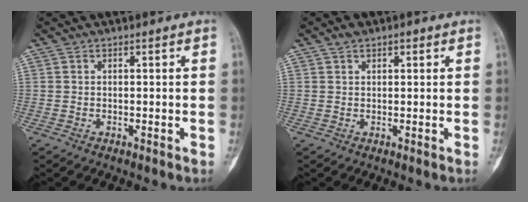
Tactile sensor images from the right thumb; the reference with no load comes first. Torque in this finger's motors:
{"motor_torque": [2.17, 2.84, 0.05, -0.11, 0.06]}